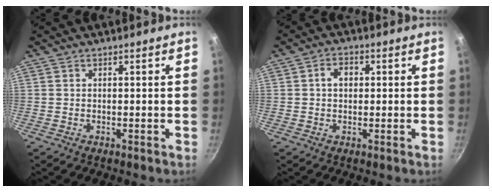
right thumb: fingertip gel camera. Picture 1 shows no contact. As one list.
[{"total": 3.7, "force": [0.5, 2.8, 2.4], "torque": [-0.024, 0.009, 0.004]}]